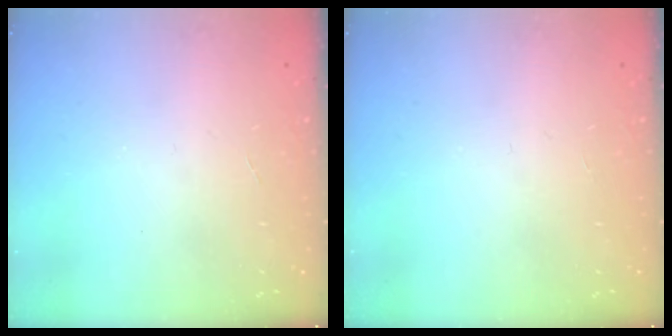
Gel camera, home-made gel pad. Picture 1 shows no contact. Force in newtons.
{"total": 0.0}